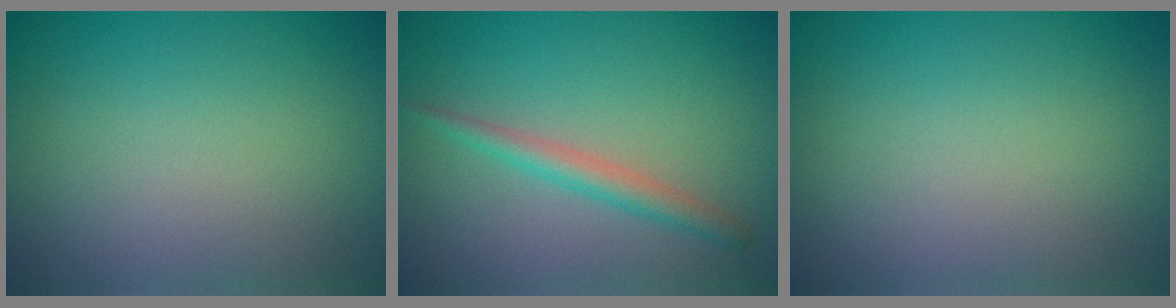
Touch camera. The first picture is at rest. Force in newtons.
{"total": 2.2, "press": 2.2, "slide": 0.1}
{"total": 0.0}